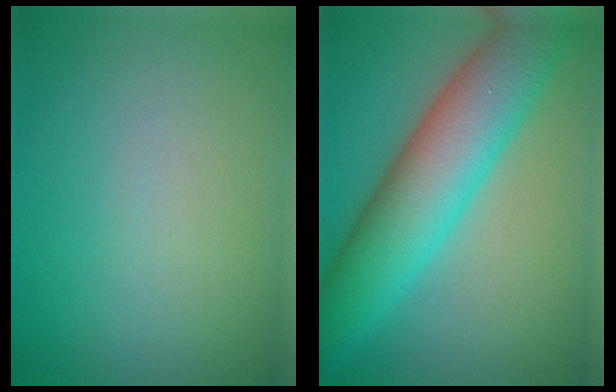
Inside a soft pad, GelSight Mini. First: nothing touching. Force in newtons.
{"total": 8.5, "press": 8.5, "slide": 0.6}